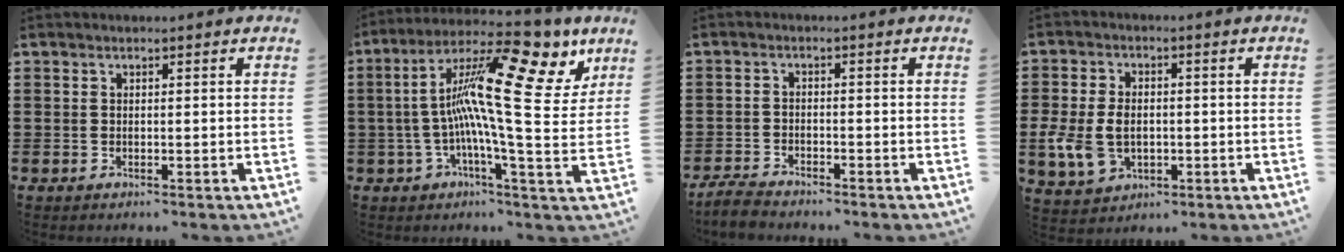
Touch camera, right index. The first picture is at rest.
{"total": 20.0, "force": [6.7, 5.4, 18.0], "torque": [-0.308, -0.033, 0.100]}
{"total": 2.7, "force": [-2.6, 0.3, 0.5], "torque": [-0.020, -0.001, -0.056]}
{"total": 6.8, "force": [-1.1, 4.9, 4.5], "torque": [-0.120, 0.001, -0.025]}